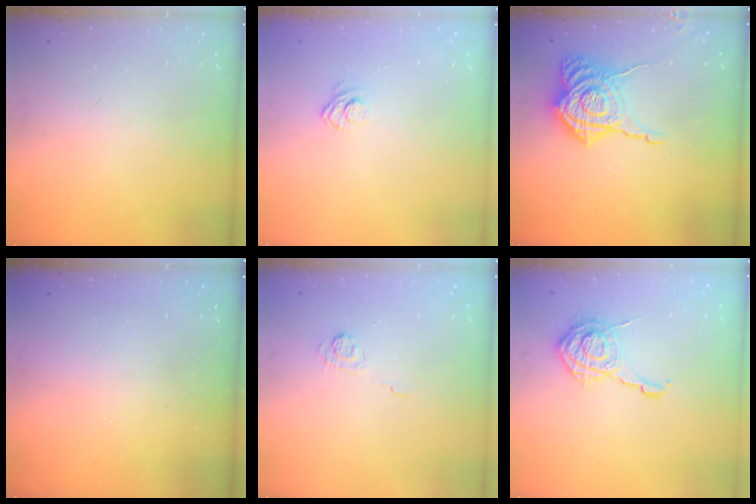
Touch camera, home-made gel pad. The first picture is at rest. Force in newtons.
{"total": 3.7, "press": 3.6, "slide": 1.2}
{"total": 15.0, "press": 15.0, "slide": 1.2}
{"total": 2.3, "press": 2.2, "slide": 0.8}
{"total": 3.6, "press": 3.3, "slide": 1.5}
{"total": 12.1, "press": 12.1, "slide": 0.7}